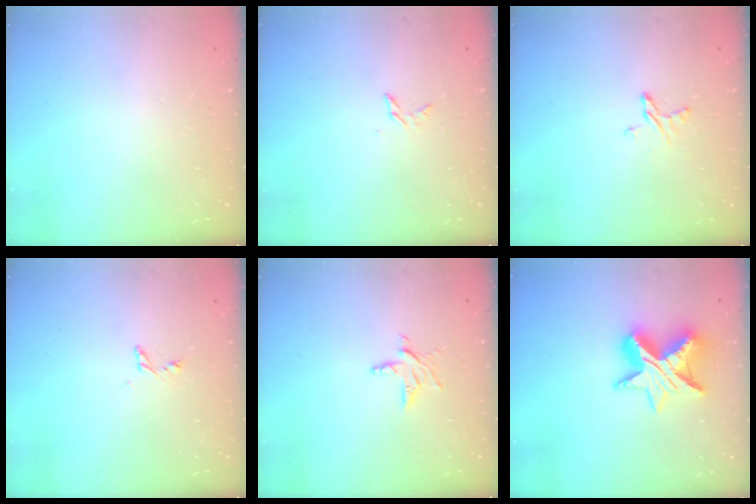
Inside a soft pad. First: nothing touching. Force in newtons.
{"total": 3.4, "press": 3.3, "slide": 0.3}
{"total": 4.6, "press": 4.5, "slide": 0.4}
{"total": 3.9, "press": 3.9, "slide": 0.4}
{"total": 5.0, "press": 5.0, "slide": 0.3}
{"total": 12.9, "press": 12.9, "slide": 0.8}